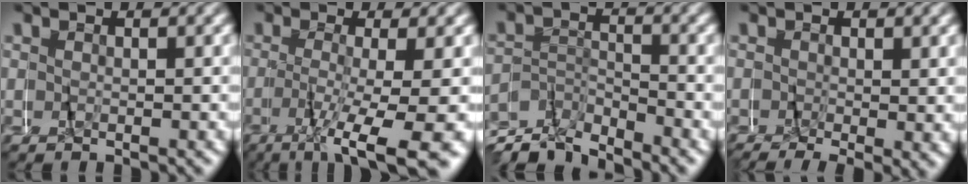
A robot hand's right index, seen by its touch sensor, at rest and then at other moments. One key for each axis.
{"total": 7.5, "fx": -5.4, "fy": 0.1, "fz": 5.2, "tx": -0.083, "ty": -0.020, "tz": -0.079}
{"total": 4.9, "fx": -4.8, "fy": 1.0, "fz": 0.8, "tx": -0.016, "ty": 0.005, "tz": -0.094}
{"total": 2.9, "fx": -1.2, "fy": 1.1, "fz": 2.3, "tx": -0.029, "ty": -0.007, "tz": -0.016}